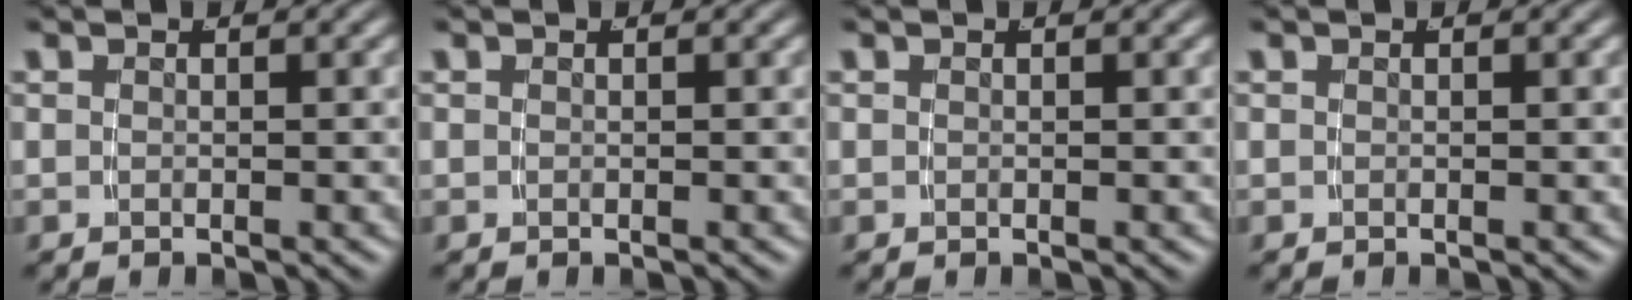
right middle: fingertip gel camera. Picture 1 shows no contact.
{"total": 0.0}
{"total": 0.0}
{"total": 0.0}